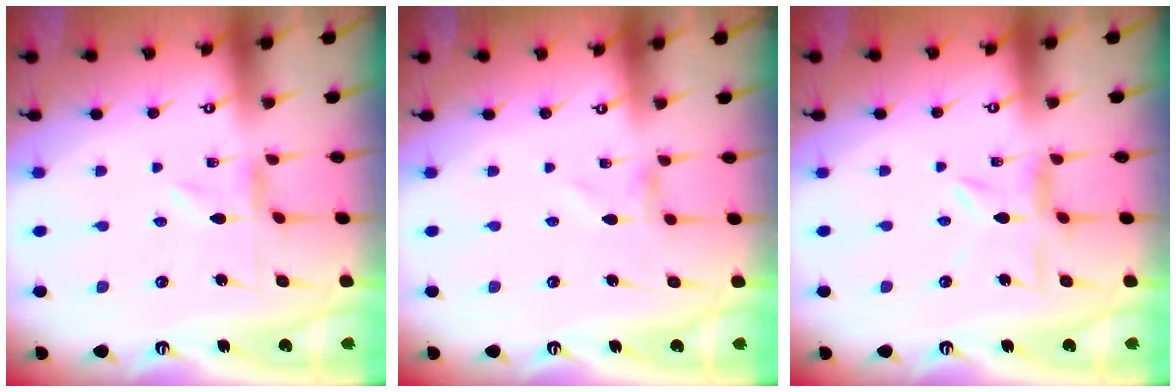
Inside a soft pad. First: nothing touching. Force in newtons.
{"total": 0.0}
{"total": 5.2, "press": 5.1, "slide": 0.6}